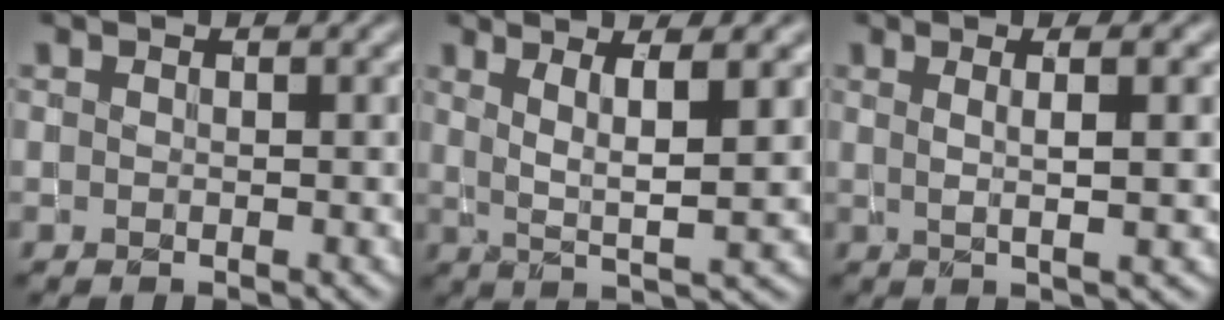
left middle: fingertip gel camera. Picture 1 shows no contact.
{"total": 4.9, "force": [1.8, 0.9, 4.4], "torque": [-0.078, -0.005, 0.034]}
{"total": 4.3, "force": [1.4, 1.0, 3.9], "torque": [-0.051, 0.002, 0.006]}